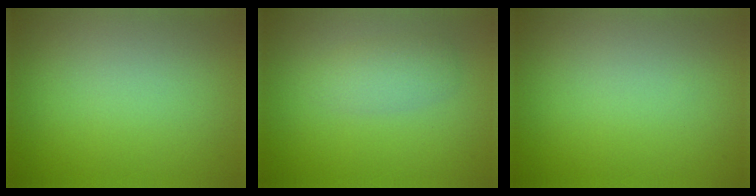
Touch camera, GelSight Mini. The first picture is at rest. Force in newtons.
{"total": 2.1, "press": 2.1, "slide": 0.1}
{"total": 0.0}